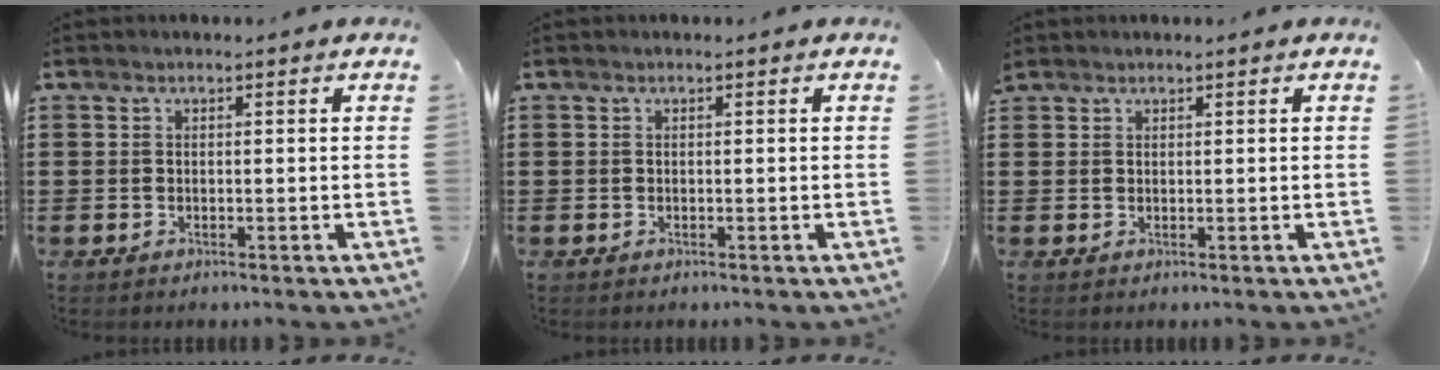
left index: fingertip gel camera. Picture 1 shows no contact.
{"total": 0.0}
{"total": 0.9, "force": [0.9, 0.4, 0.1], "torque": [-0.004, 0.002, 0.017]}